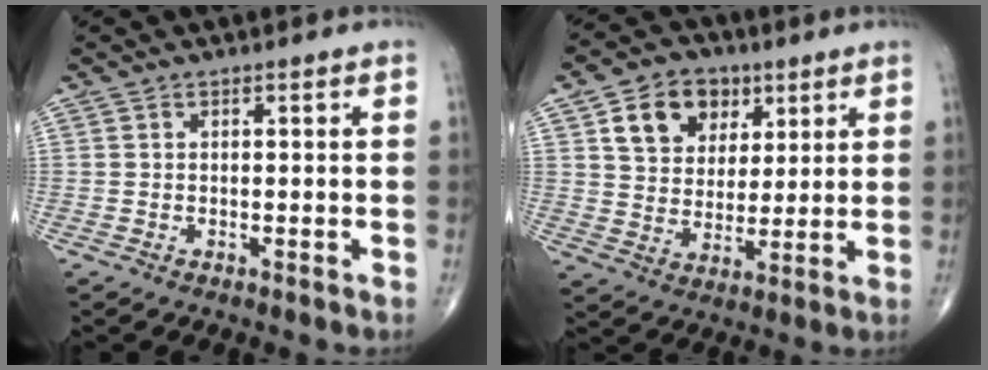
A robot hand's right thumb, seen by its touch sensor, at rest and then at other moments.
{"total": 14.4, "force": [6.3, 10.7, 7.2], "torque": [-0.082, -0.013, 0.110]}